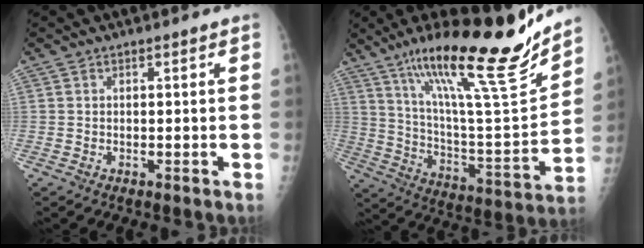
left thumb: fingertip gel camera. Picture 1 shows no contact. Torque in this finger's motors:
{"motor_torque": [1.34, -0.34, 1.44, -1.33, 0.43]}